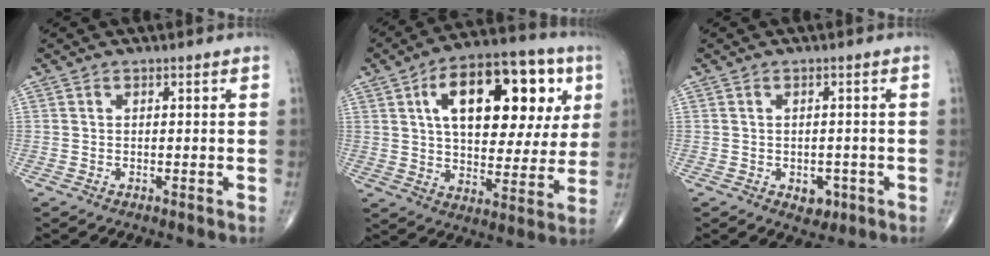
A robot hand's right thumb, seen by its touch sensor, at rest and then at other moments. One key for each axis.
{"total": 23.4, "fx": 7.4, "fy": 12.1, "fz": 18.5, "tx": -0.238, "ty": 0.002, "tz": 0.108}
{"total": 3.2, "fx": -1.3, "fy": 2.3, "fz": 1.9, "tx": -0.005, "ty": 0.004, "tz": -0.012}